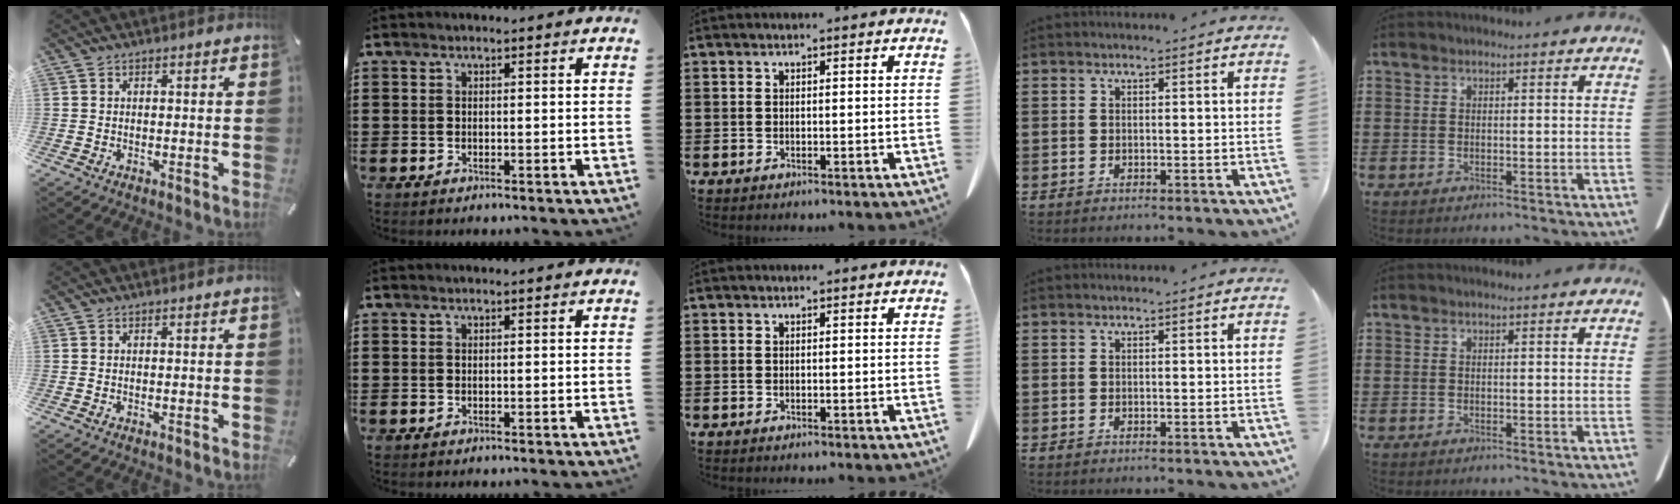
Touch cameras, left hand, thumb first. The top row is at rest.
{}